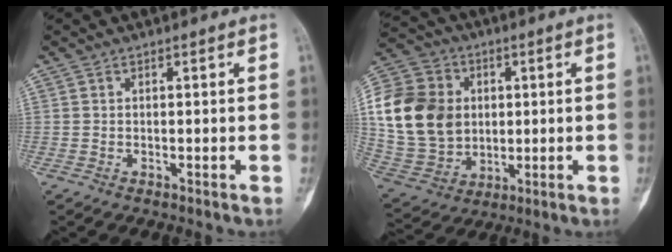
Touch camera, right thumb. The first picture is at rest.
{"total": 20.6, "force": [2.2, 16.5, 12.2], "torque": [-0.226, 0.009, 0.051]}